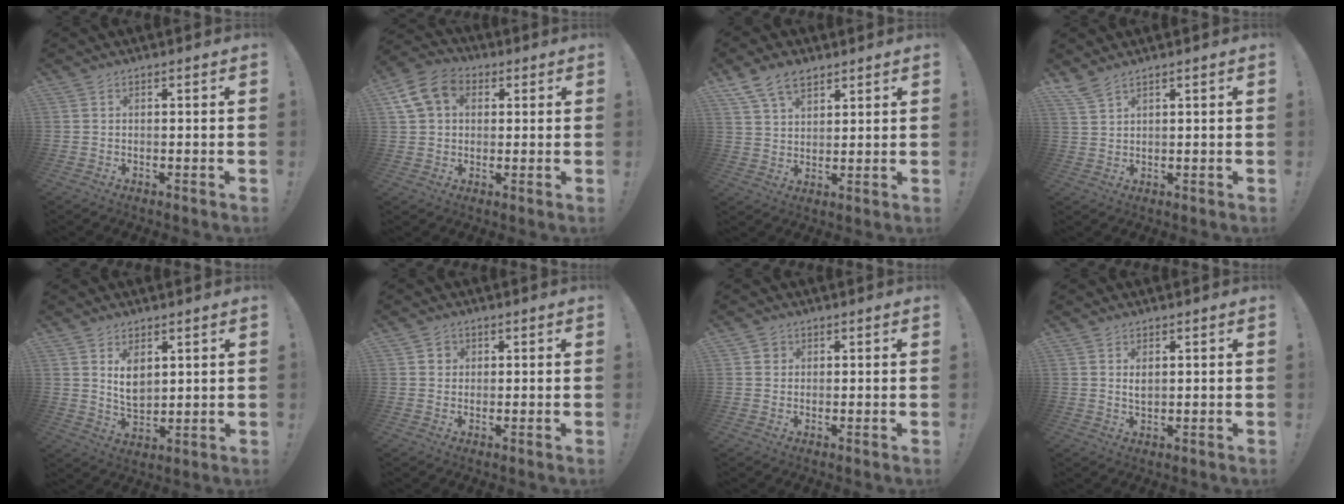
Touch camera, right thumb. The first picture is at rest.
{"total": 12.0, "force": [4.0, 9.3, 6.5], "torque": [-0.108, -0.003, 0.082]}
{"total": 9.0, "force": [6.2, 5.0, 4.1], "torque": [-0.079, -0.021, 0.121]}
{"total": 3.9, "force": [3.3, 0.7, 2.0], "torque": [-0.044, -0.016, 0.063]}
{"total": 7.1, "force": [3.5, 4.4, 4.3], "torque": [-0.063, -0.024, 0.060]}
{"total": 2.3, "force": [0.6, 2.2, 0.4], "torque": [0.002, -0.003, 0.009]}
{"total": 2.1, "force": [0.8, 1.9, 0.4], "torque": [0.005, -0.003, 0.012]}
{"total": 2.2, "force": [1.0, 1.2, 1.5], "torque": [-0.018, -0.005, 0.015]}